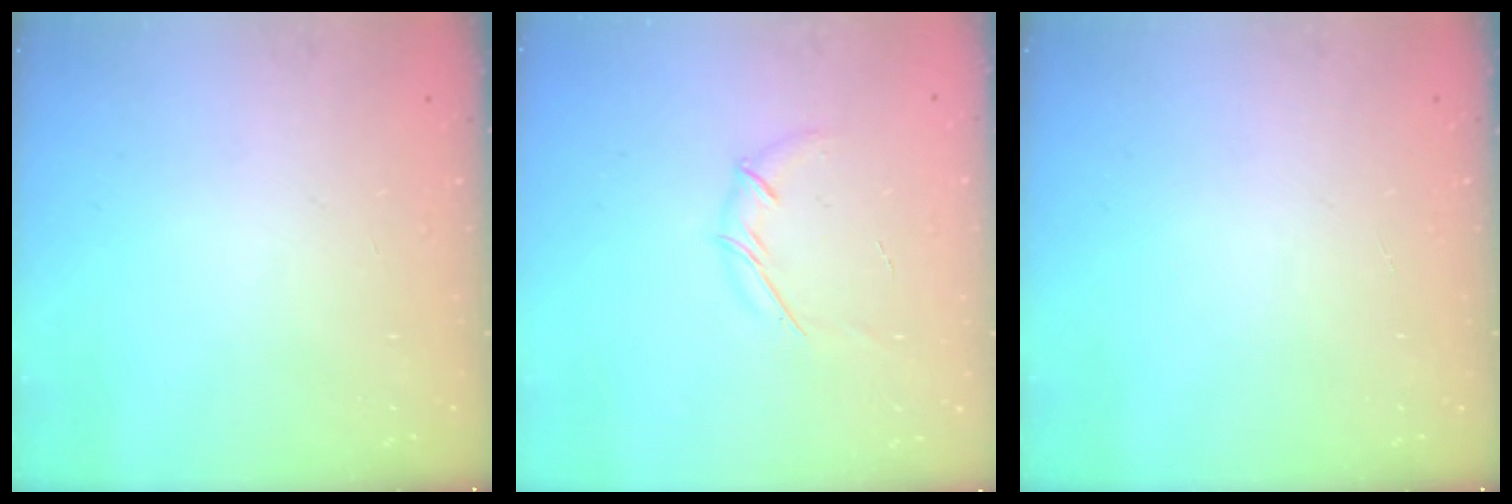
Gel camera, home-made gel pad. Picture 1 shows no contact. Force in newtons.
{"total": 5.4, "press": 5.4, "slide": 0.6}
{"total": 0.0}